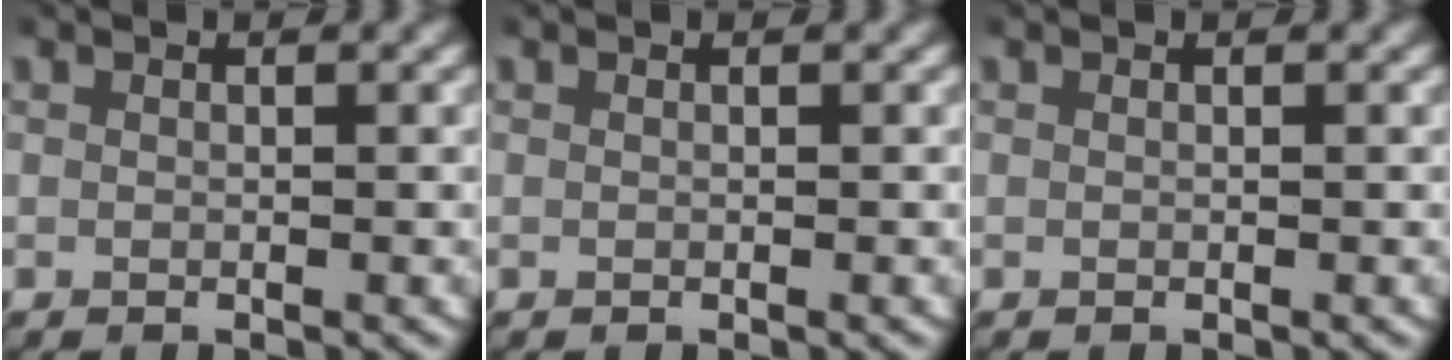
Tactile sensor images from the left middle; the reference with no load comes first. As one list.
[{"total": 0.0}, {"total": 0.0}]